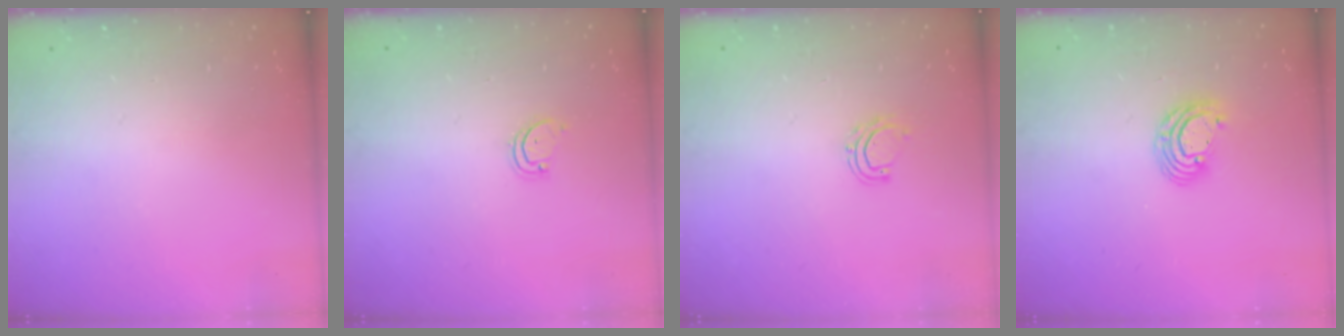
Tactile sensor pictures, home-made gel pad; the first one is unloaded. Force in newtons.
{"total": 2.3, "press": 2.3, "slide": 0.1}
{"total": 5.3, "press": 5.2, "slide": 1.0}
{"total": 7.6, "press": 7.5, "slide": 1.2}